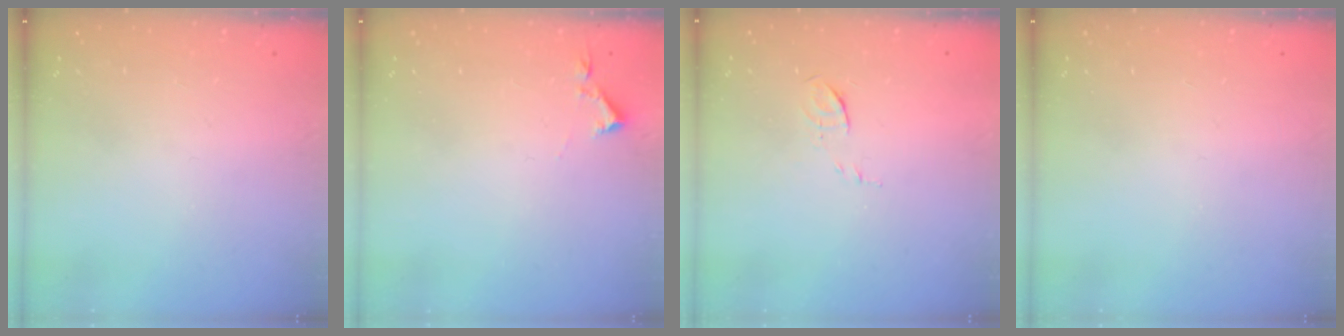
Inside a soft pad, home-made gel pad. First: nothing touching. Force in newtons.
{"total": 2.9, "press": 2.9, "slide": 0.5}
{"total": 5.0, "press": 4.9, "slide": 1.2}
{"total": 0.0}